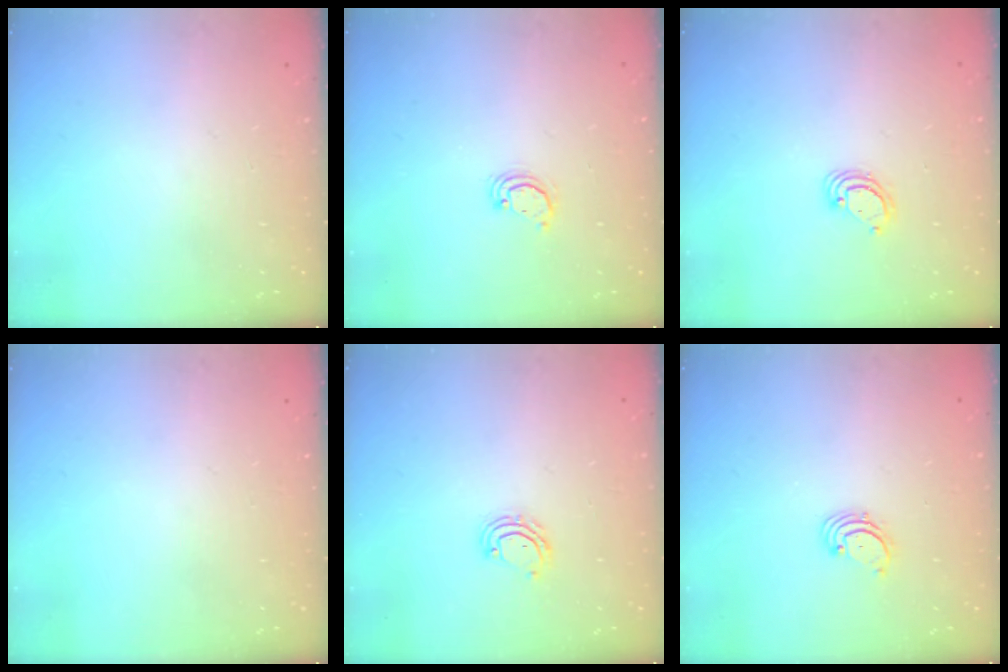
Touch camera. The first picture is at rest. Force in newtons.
{"total": 2.2, "press": 2.2, "slide": 0.3}
{"total": 3.8, "press": 3.8, "slide": 0.1}
{"total": 0.0}
{"total": 5.0, "press": 4.9, "slide": 0.3}
{"total": 1.7, "press": 1.6, "slide": 0.2}